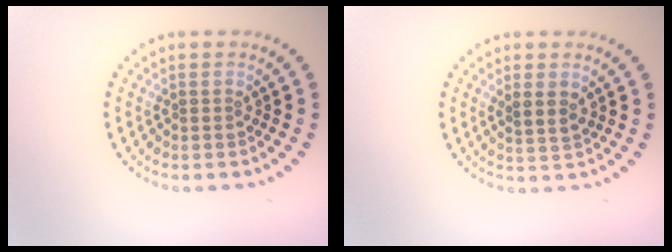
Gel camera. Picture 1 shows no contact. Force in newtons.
{"total": 1.8, "press": 1.4, "slide": 1.1}